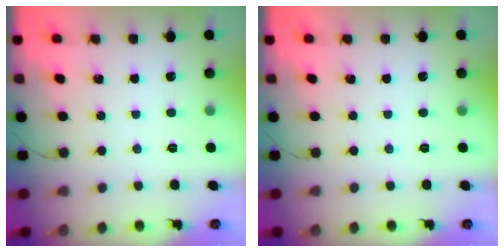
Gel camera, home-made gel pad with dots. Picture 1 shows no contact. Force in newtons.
{"total": 0.0}